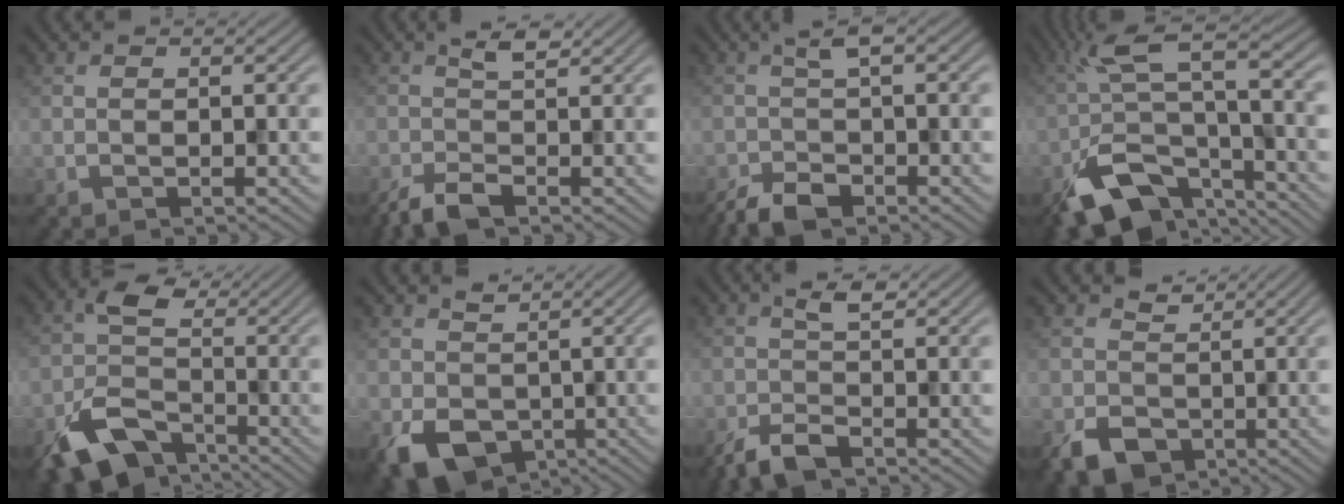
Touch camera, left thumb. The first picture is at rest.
{"total": 3.3, "force": [-1.2, 1.0, 2.9], "torque": [-0.062, 0.001, -0.027]}
{"total": 4.5, "force": [-2.4, 1.6, 3.5], "torque": [-0.074, -0.004, -0.052]}
{"total": 12.6, "force": [-6.9, 5.0, 9.3], "torque": [-0.184, -0.003, -0.134]}
{"total": 9.8, "force": [-5.1, 5.9, 5.9], "torque": [-0.119, -0.017, -0.098]}
{"total": 7.1, "force": [-0.9, 5.6, 4.2], "torque": [-0.096, -0.027, -0.015]}
{"total": 3.7, "force": [-1.9, 1.2, 3.0], "torque": [-0.064, 0.000, -0.043]}
{"total": 5.3, "force": [-0.6, 4.5, 2.8], "torque": [-0.060, -0.016, -0.011]}